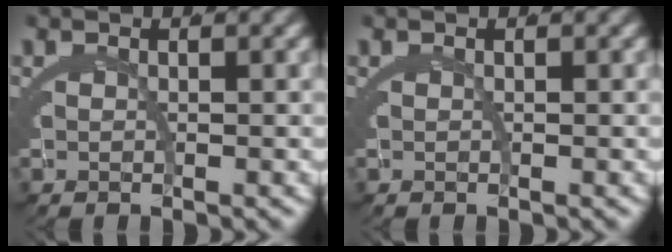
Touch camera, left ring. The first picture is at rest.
{"total": 0.0}